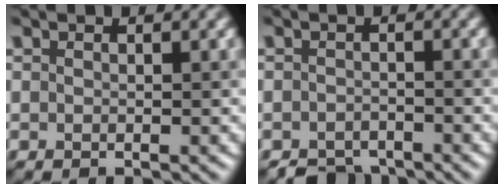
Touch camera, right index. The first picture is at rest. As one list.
[{"total": 2.8, "force": [-2.6, 0.9, 0.4], "torque": [0.000, 0.001, -0.049]}]